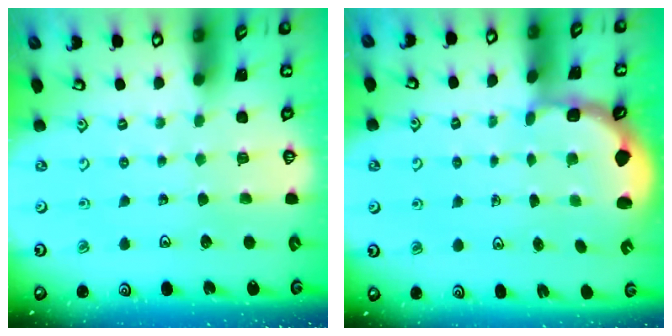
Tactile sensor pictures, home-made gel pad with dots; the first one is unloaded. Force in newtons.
{"total": 2.4, "press": 2.1, "slide": 1.2}